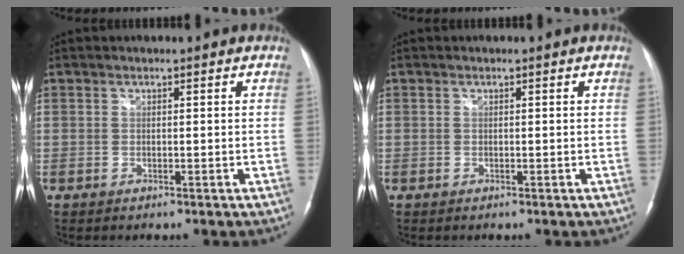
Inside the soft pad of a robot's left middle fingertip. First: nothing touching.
{"total": 0.0}